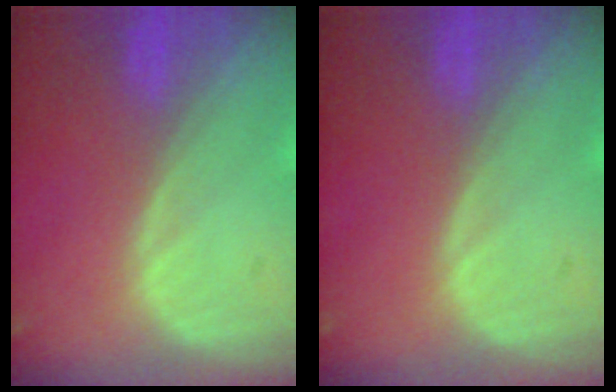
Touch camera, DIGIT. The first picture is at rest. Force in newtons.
{"total": 0.0}